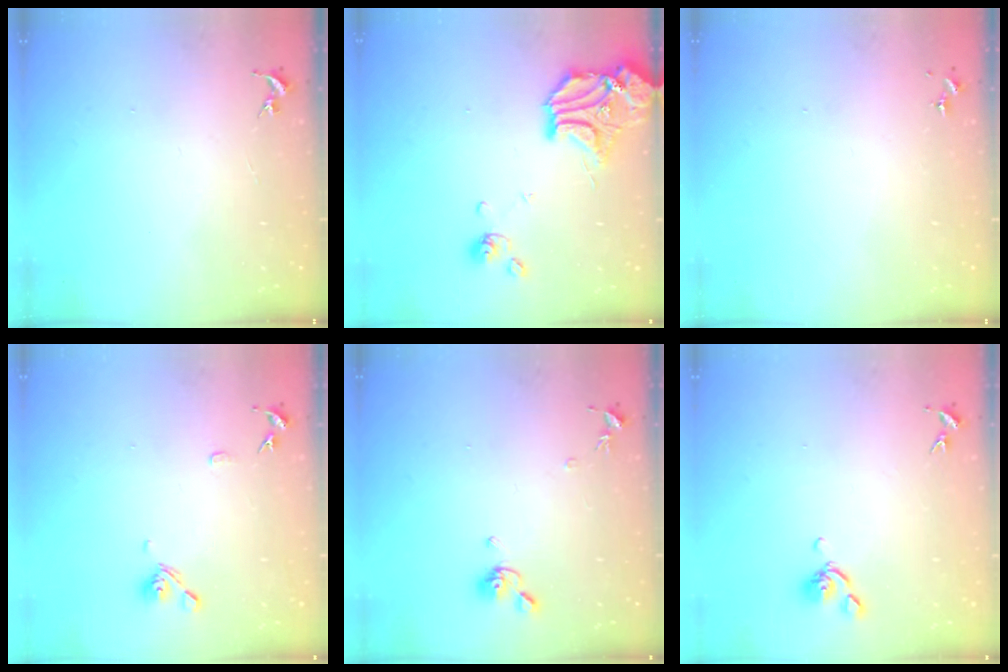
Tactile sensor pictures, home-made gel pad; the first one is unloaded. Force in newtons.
{"total": 16.0, "press": 15.8, "slide": 2.5}
{"total": 0.0}
{"total": 8.6, "press": 8.4, "slide": 1.6}
{"total": 8.6, "press": 8.5, "slide": 1.1}
{"total": 6.8, "press": 6.7, "slide": 0.9}